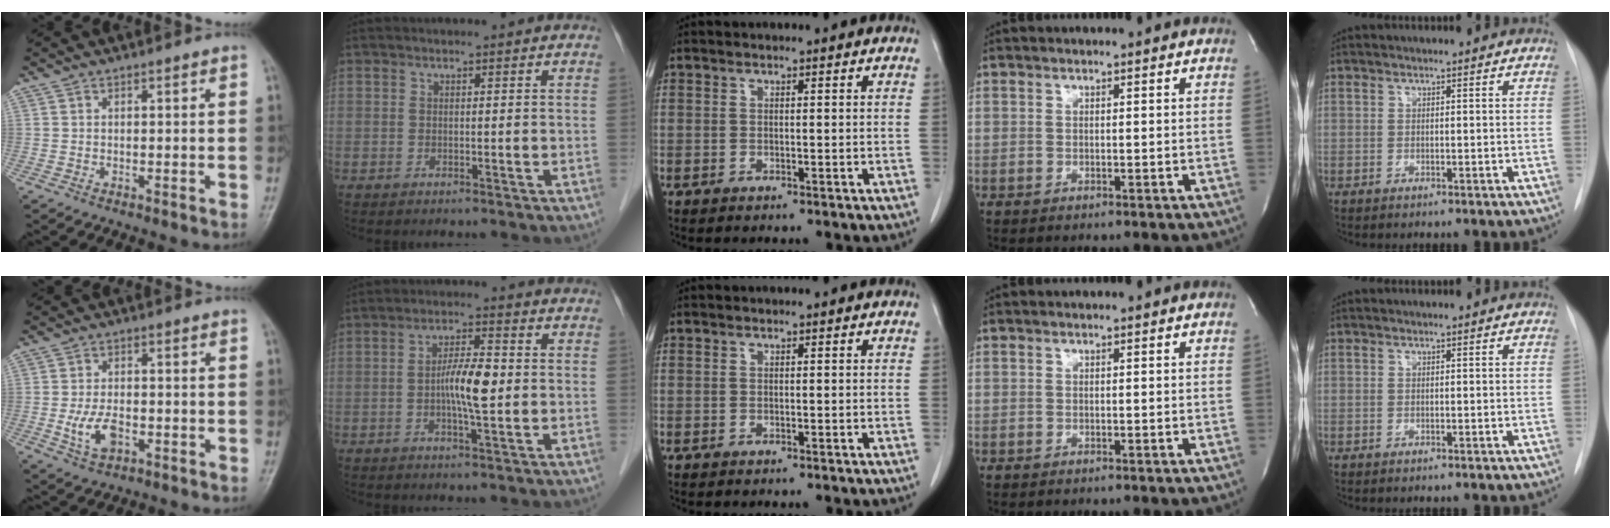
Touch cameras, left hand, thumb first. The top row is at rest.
{"thumb": {"total": 5.7, "force": [-1.7, 3.2, 4.4], "torque": [-0.084, 0.005, -0.028]}, "index": {"total": 6.0, "force": [-0.6, 1.0, 5.9], "torque": [-0.113, 0.001, -0.015]}}